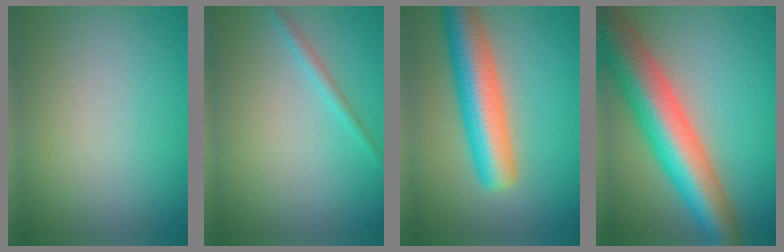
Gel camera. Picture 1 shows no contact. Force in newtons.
{"total": 1.3, "press": 1.3, "slide": 0.0}
{"total": 7.8, "press": 7.8, "slide": 0.2}
{"total": 11.4, "press": 11.4, "slide": 0.5}